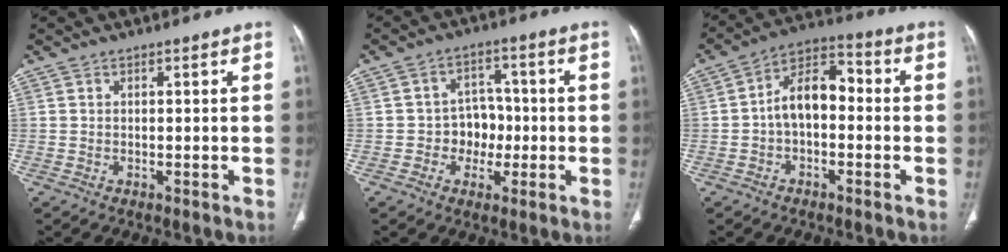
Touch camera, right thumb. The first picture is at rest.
{"total": 6.6, "force": [-1.4, 5.6, 3.2], "torque": [-0.005, 0.020, -0.029]}
{"total": 9.6, "force": [-0.8, 5.9, 7.5], "torque": [-0.109, 0.040, -0.029]}